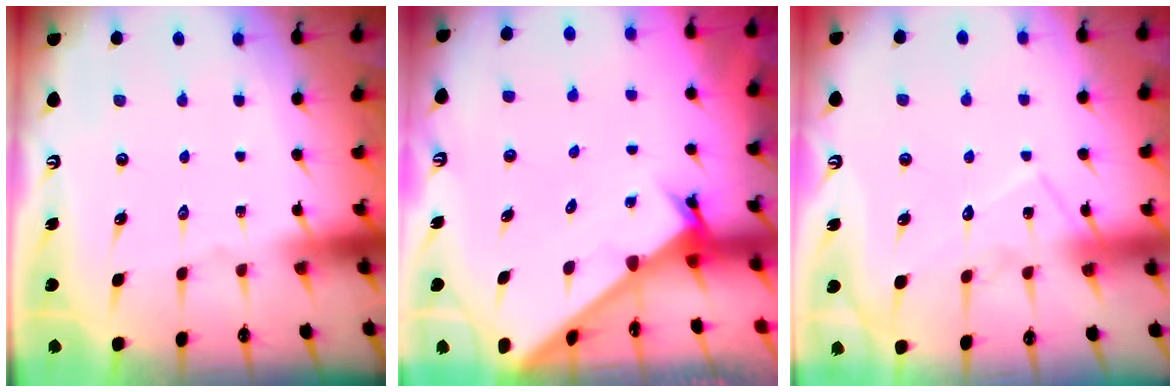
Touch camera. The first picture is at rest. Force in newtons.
{"total": 2.4, "press": 2.4, "slide": 0.3}
{"total": 10.8, "press": 10.8, "slide": 0.7}